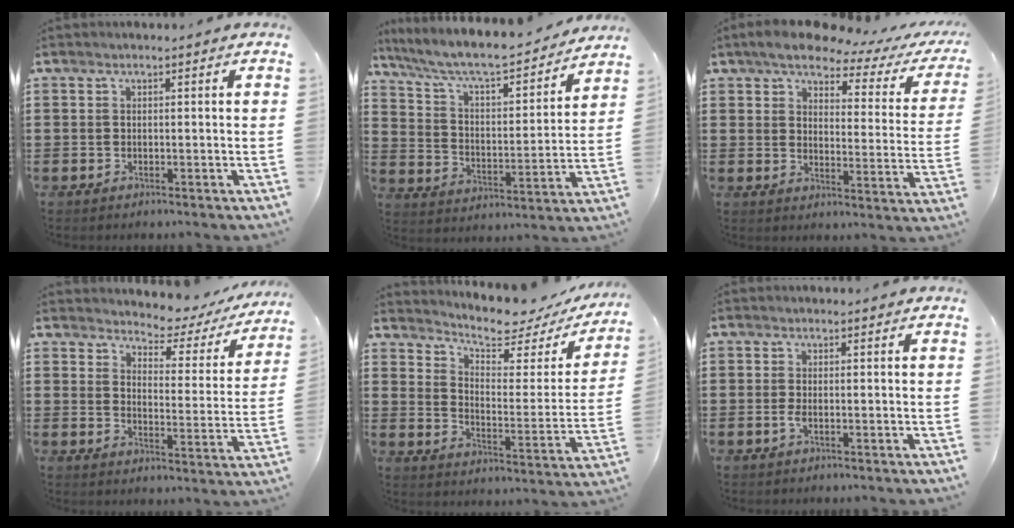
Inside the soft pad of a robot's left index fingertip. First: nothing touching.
{"total": 7.3, "force": [6.5, 0.7, 3.3], "torque": [-0.092, -0.047, 0.104]}
{"total": 5.7, "force": [4.6, 1.6, 3.0], "torque": [-0.068, -0.022, 0.071]}
{"total": 3.6, "force": [3.4, 1.0, 0.5], "torque": [-0.028, -0.027, 0.050]}
{"total": 5.6, "force": [5.0, 1.0, 2.3], "torque": [-0.056, -0.043, 0.079]}
{"total": 1.0, "force": [-0.4, 0.1, 1.0], "torque": [-0.019, -0.002, -0.007]}